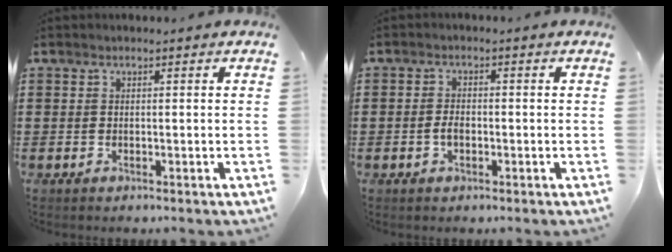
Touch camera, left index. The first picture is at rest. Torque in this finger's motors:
{"motor_torque": [0.07, 0.04, 0.06, 0.06]}